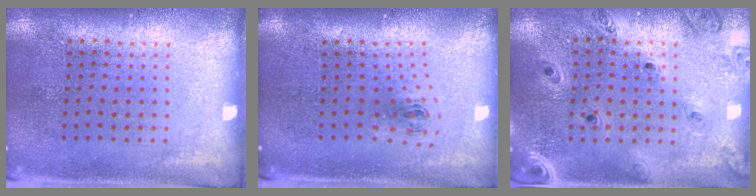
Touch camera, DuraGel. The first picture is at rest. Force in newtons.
{"total": 1.0, "press": 0.4, "slide": 0.9}
{"total": 1.3, "press": 1.3, "slide": 0.1}